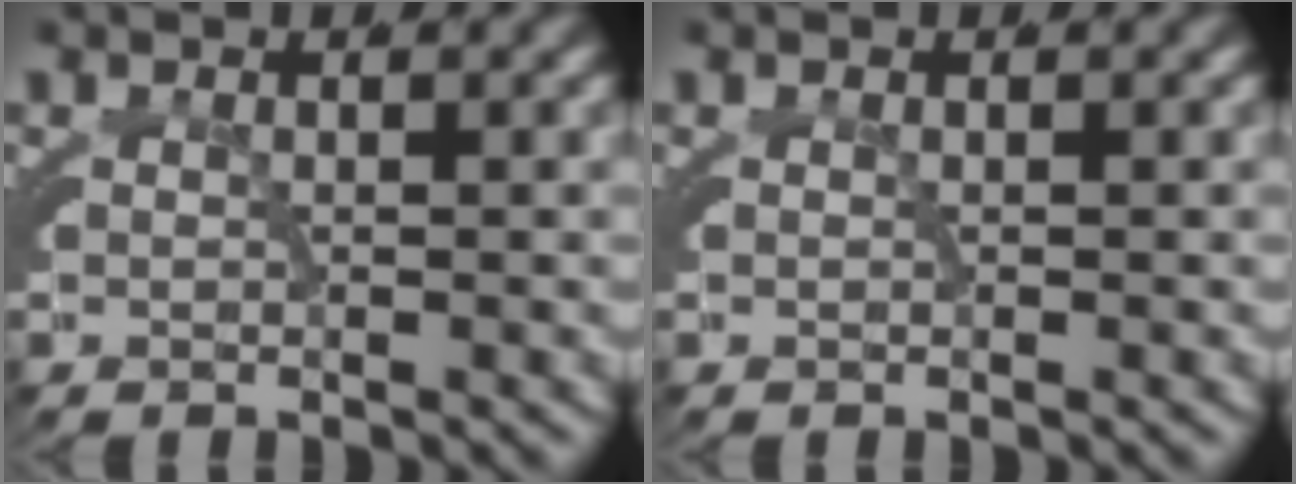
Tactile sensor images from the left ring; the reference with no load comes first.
{"total": 0.0}